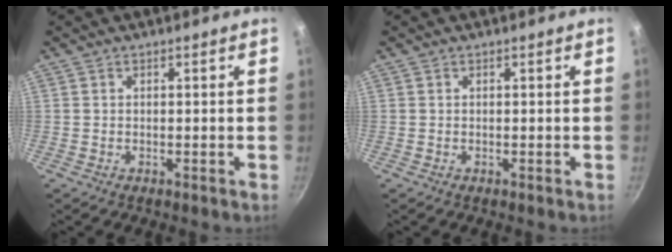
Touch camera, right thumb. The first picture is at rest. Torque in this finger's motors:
{"motor_torque": [-0.01, 0.00, 0.00, 0.00, 0.01]}